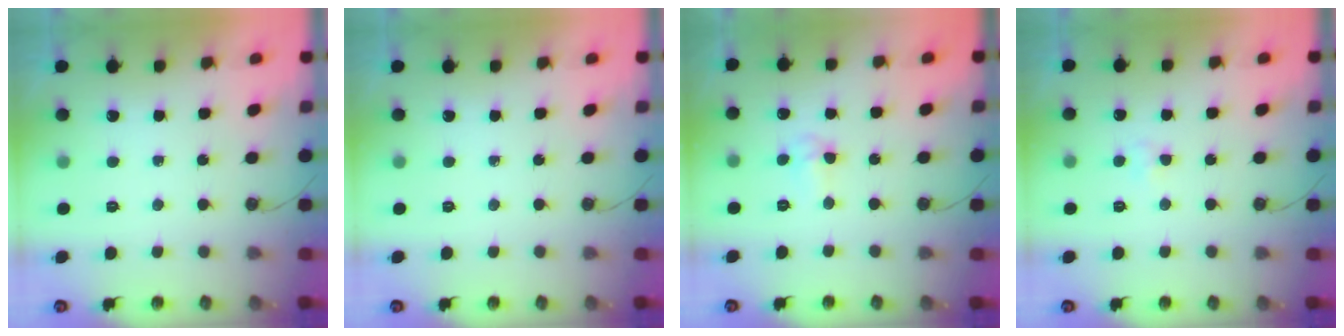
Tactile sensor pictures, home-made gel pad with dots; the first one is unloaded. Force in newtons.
{"total": 0.0}
{"total": 3.6, "press": 2.6, "slide": 2.5}
{"total": 2.3, "press": 2.3, "slide": 0.5}